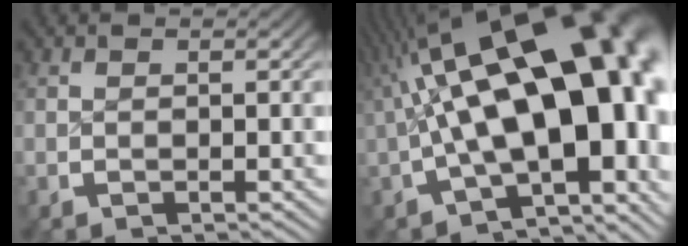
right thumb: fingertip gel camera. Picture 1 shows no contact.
{"total": 19.5, "force": [0.3, 10.6, 16.4], "torque": [-0.263, -0.047, 0.026]}